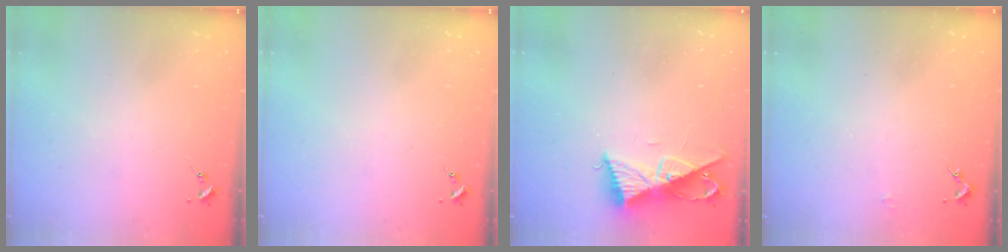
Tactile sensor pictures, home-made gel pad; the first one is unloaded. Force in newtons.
{"total": 0.0}
{"total": 10.0, "press": 10.0, "slide": 0.6}
{"total": 2.1, "press": 2.1, "slide": 0.3}